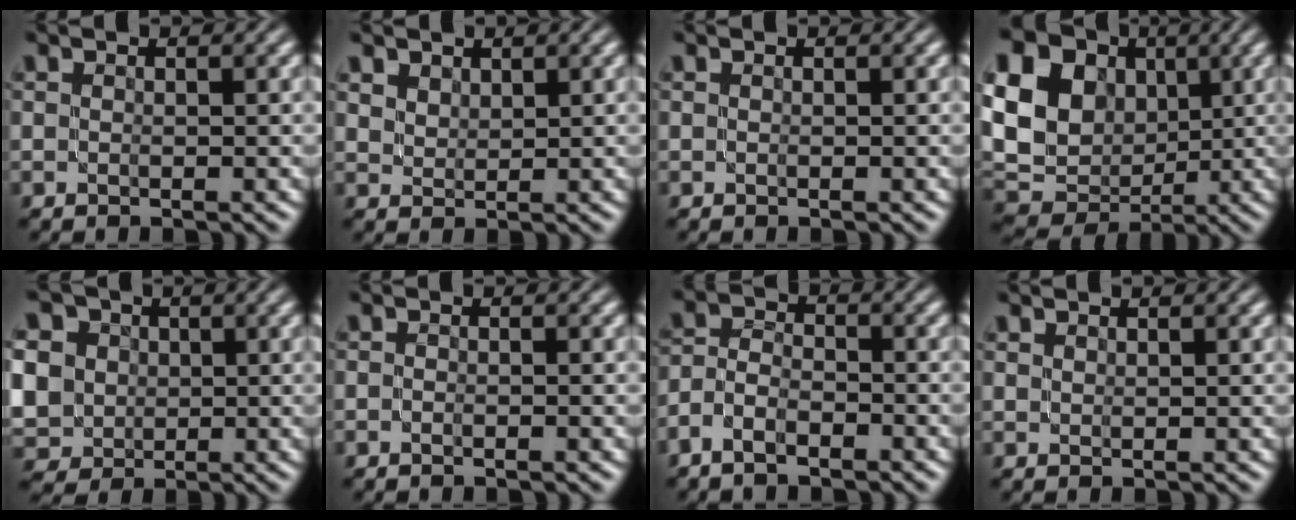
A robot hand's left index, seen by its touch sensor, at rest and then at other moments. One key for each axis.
{"total": 2.3, "fx": 1.9, "fy": 1.2, "fz": 0.6, "tx": -0.020, "ty": 0.001, "tz": 0.039}
{"total": 0.0}
{"total": 17.8, "fx": 3.9, "fy": 15.0, "fz": 8.8, "tx": -0.206, "ty": 0.031, "tz": 0.038}
{"total": 10.9, "fx": 2.1, "fy": 9.5, "fz": 4.9, "tx": -0.130, "ty": 0.016, "tz": 0.017}
{"total": 0.6, "fx": -0.4, "fy": 0.1, "fz": 0.4, "tx": -0.008, "ty": 0.000, "tz": -0.008}
{"total": 3.5, "fx": -2.4, "fy": 1.7, "fz": 1.9, "tx": -0.031, "ty": 0.005, "tz": -0.054}
{"total": 0.5, "fx": 0.5, "fy": -0.1, "fz": -0.1, "tx": 0.004, "ty": 0.000, "tz": 0.011}